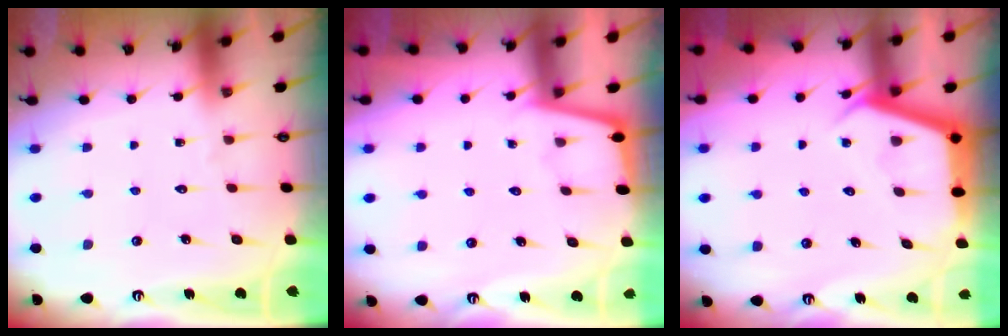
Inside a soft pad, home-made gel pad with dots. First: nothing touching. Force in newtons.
{"total": 1.9, "press": 1.8, "slide": 0.3}
{"total": 3.9, "press": 3.9, "slide": 0.3}